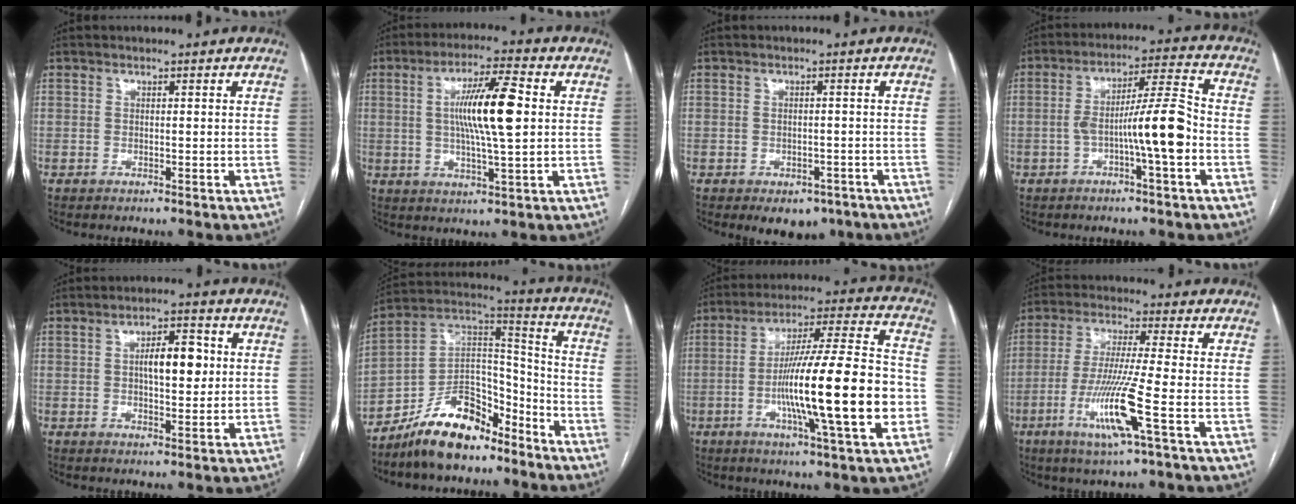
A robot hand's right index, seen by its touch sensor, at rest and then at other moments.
{"total": 11.2, "force": [1.4, 0.9, 11.1], "torque": [-0.198, 0.005, 0.023]}
{"total": 5.2, "force": [-3.5, 3.2, 2.1], "torque": [-0.012, 0.003, -0.040]}
{"total": 9.8, "force": [-2.5, 0.2, 9.4], "torque": [-0.161, 0.020, -0.041]}
{"total": 6.8, "force": [1.0, 2.5, 6.2], "torque": [-0.100, 0.012, 0.016]}
{"total": 14.6, "force": [-11.0, 6.2, 7.5], "torque": [-0.131, 0.037, -0.193]}
{"total": 20.6, "force": [-4.4, 0.7, 20.1], "torque": [-0.324, 0.001, -0.069]}
{"total": 11.3, "force": [-4.1, -0.8, 10.5], "torque": [-0.210, -0.020, -0.078]}